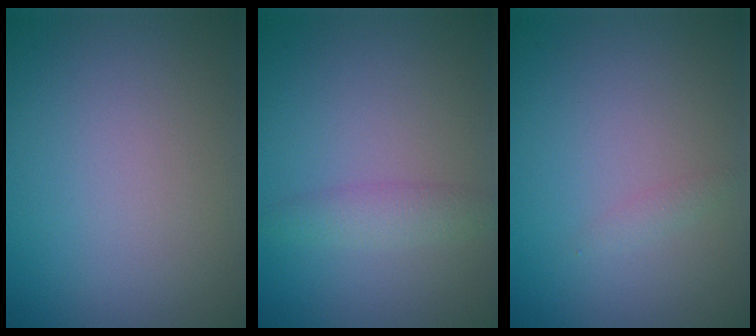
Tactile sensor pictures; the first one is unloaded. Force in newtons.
{"total": 1.9, "press": 1.9, "slide": 0.1}
{"total": 0.7, "press": 0.7, "slide": 0.0}